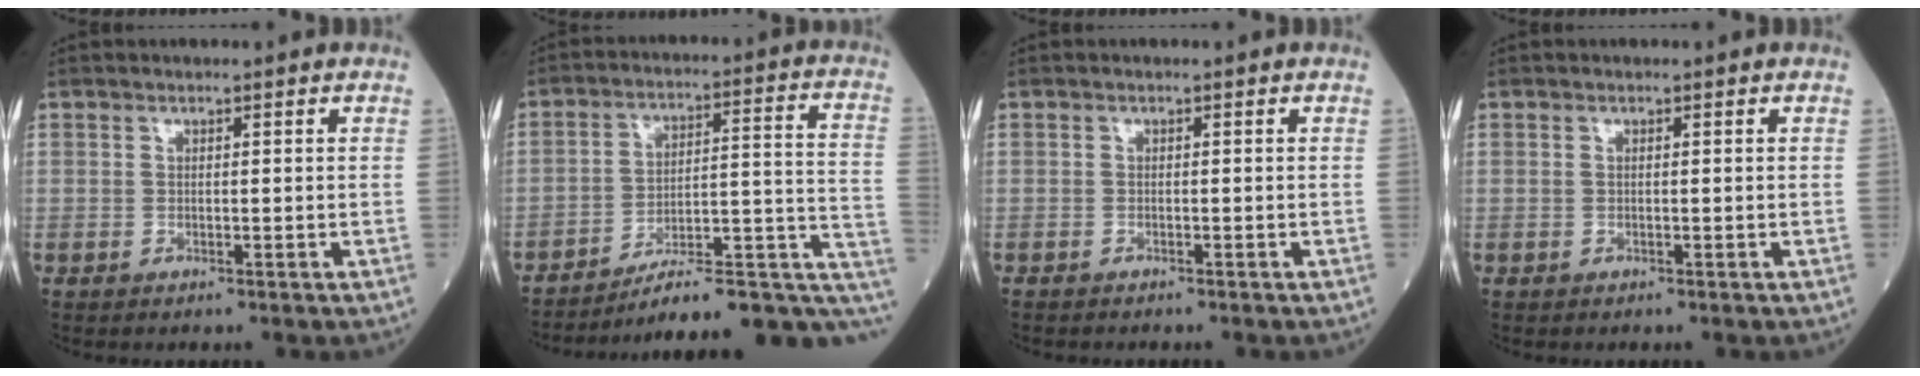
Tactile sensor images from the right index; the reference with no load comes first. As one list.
[{"total": 18.8, "force": [-14.1, 3.8, 11.9], "torque": [-0.088, 0.056, -0.193]}, {"total": 1.0, "force": [-1.0, 0.2, 0.2], "torque": [-0.006, 0.000, -0.016]}, {"total": 0.0}]